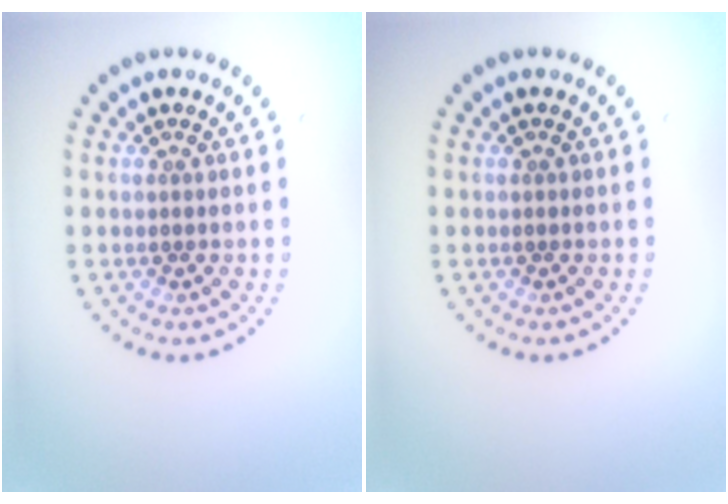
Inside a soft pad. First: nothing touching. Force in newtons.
{"total": 0.0}